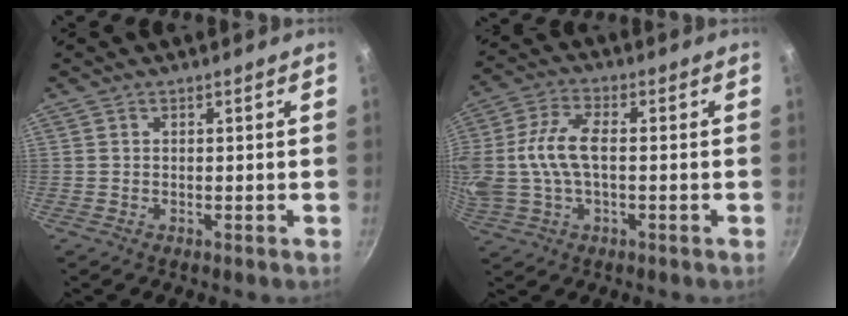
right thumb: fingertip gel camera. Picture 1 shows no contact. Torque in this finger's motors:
{"motor_torque": [2.52, 2.49, 1.57, -1.18, 0.84]}